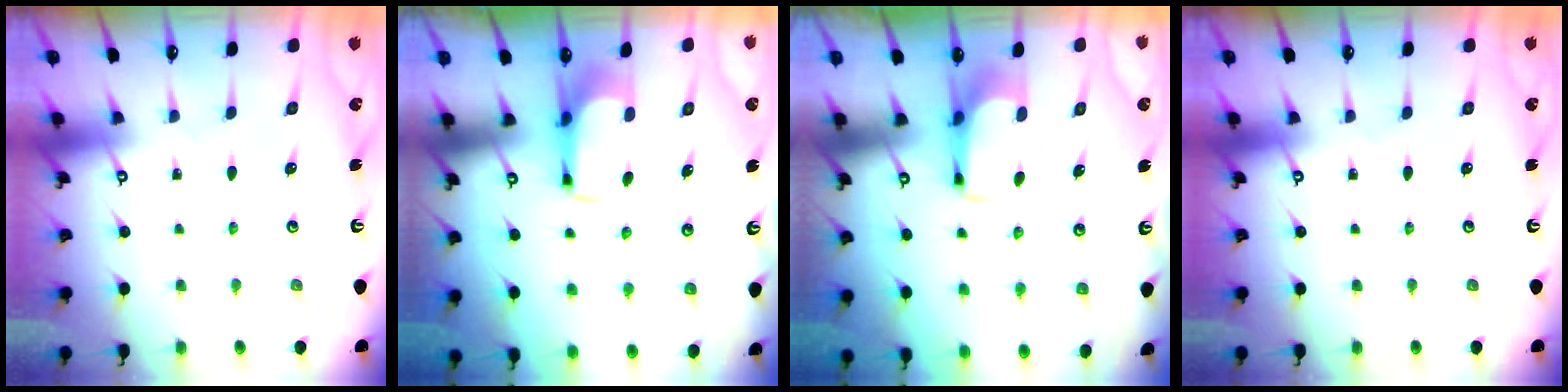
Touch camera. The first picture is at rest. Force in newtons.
{"total": 4.7, "press": 4.7, "slide": 0.5}
{"total": 3.3, "press": 3.3, "slide": 0.4}
{"total": 0.0}